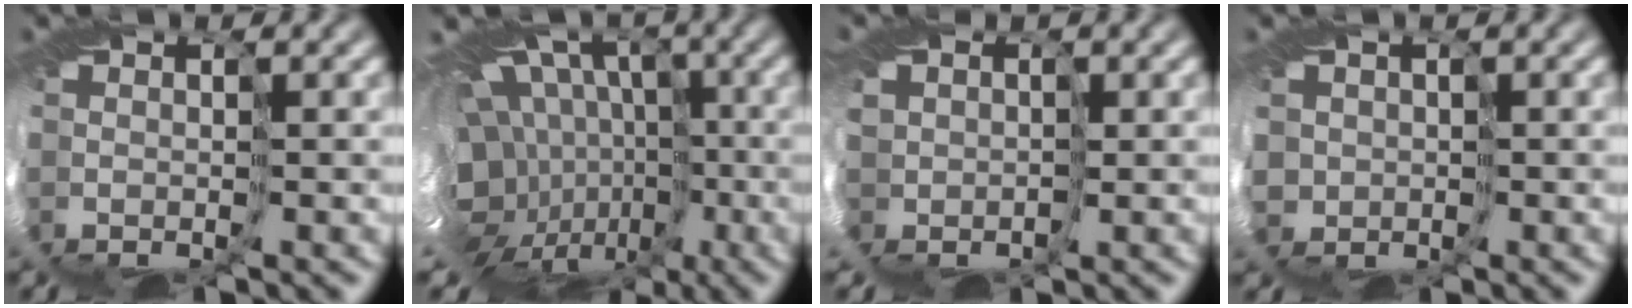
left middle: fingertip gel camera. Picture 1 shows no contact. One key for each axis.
{"total": 14.5, "fx": -0.8, "fy": 11.6, "fz": 8.6, "tx": -0.172, "ty": -0.021, "tz": -0.008}
{"total": 6.0, "fx": -0.2, "fy": 5.8, "fz": 1.6, "tx": -0.065, "ty": -0.012, "tz": -0.013}
{"total": 4.3, "fx": -0.4, "fy": 4.3, "fz": 0.7, "tx": -0.033, "ty": -0.023, "tz": 0.005}